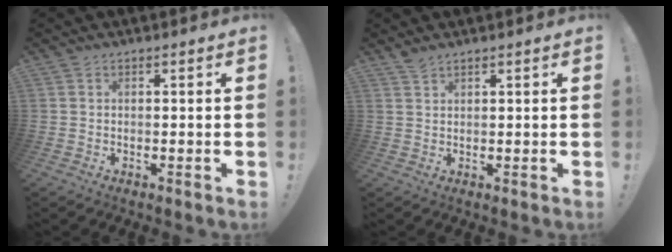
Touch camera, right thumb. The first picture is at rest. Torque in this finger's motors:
{"motor_torque": [-0.38, 0.31, 0.06, 0.39, 0.00]}